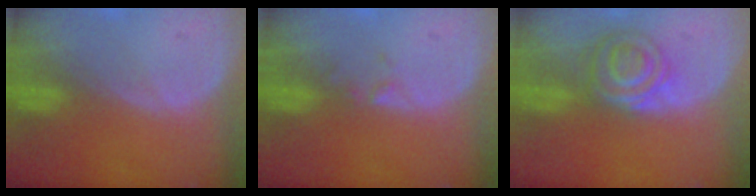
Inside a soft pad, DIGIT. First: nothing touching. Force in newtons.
{"total": 1.0, "press": 0.9, "slide": 0.5}
{"total": 6.1, "press": 5.6, "slide": 2.4}